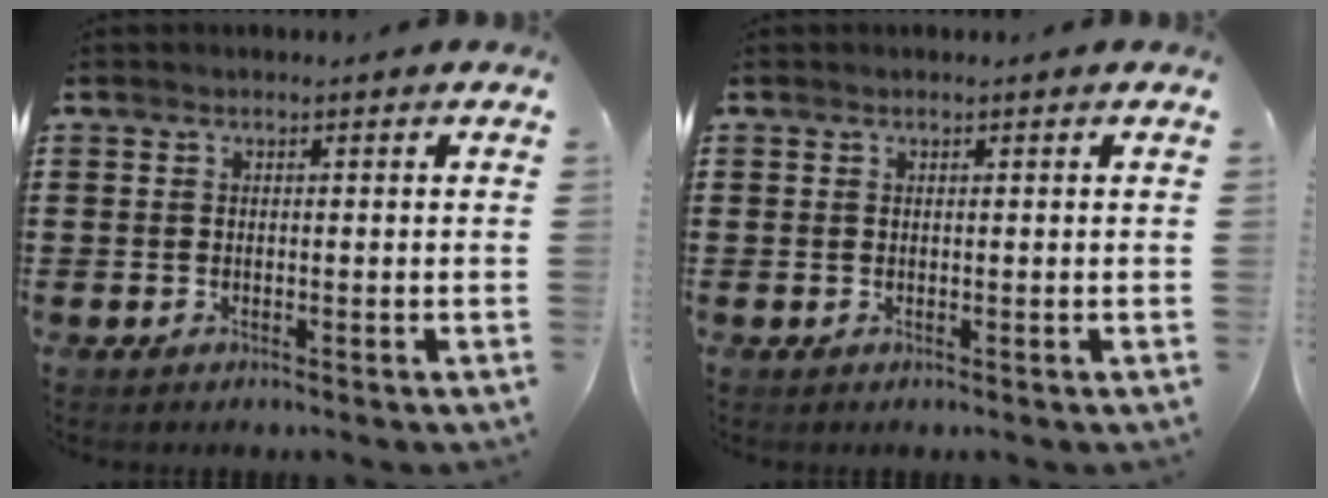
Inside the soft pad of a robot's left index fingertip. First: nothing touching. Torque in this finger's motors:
{"motor_torque": [-0.33, 0.40, -0.11, -0.03]}